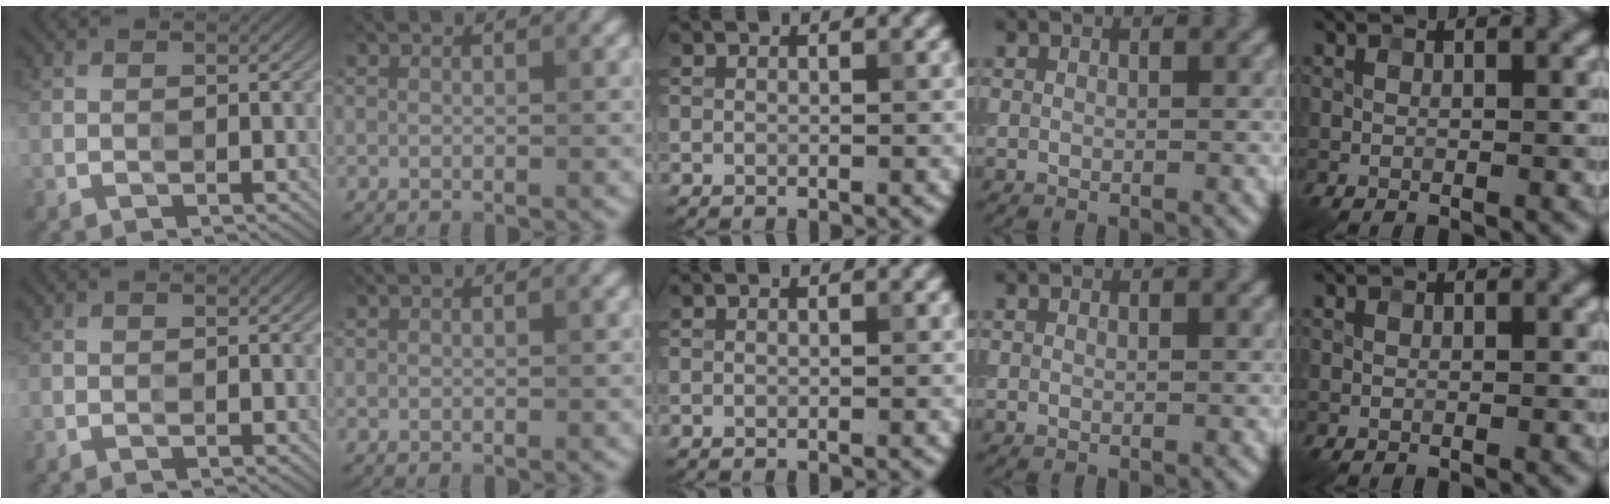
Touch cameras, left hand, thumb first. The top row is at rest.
{}